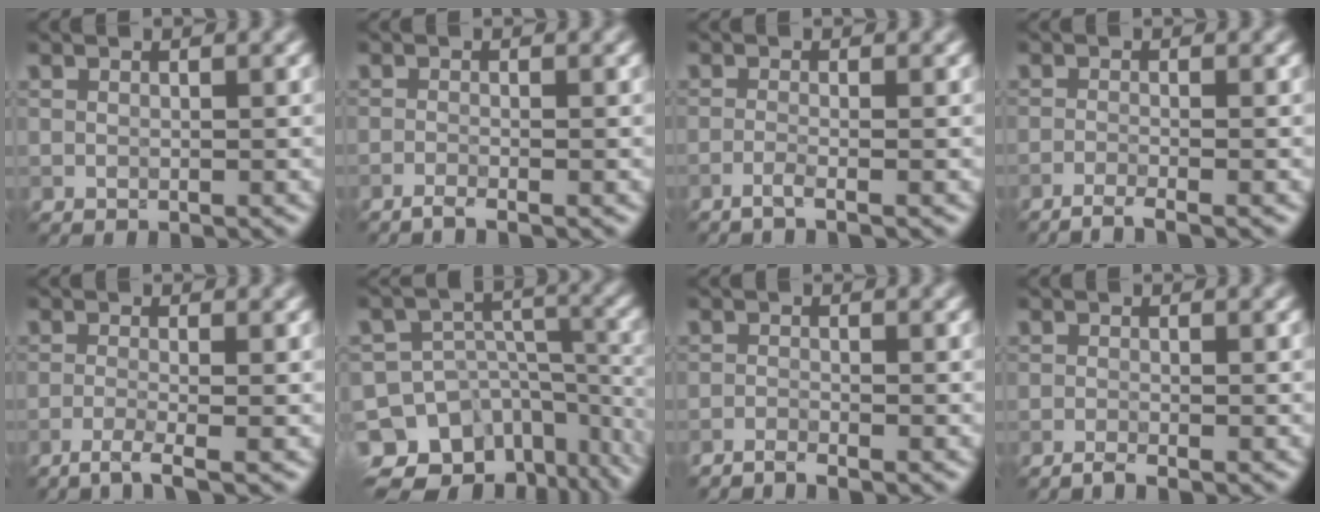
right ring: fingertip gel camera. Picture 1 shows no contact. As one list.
[{"total": 1.4, "force": [-1.1, 0.2, 0.9], "torque": [-0.018, -0.002, -0.029]}, {"total": 1.5, "force": [-0.9, 0.2, 1.2], "torque": [-0.016, -0.001, -0.030]}, {"total": 2.8, "force": [-2.1, 0.4, 1.8], "torque": [-0.036, 0.003, -0.047]}, {"total": 2.5, "force": [-1.6, 0.4, 1.9], "torque": [-0.034, -0.001, -0.047]}, {"total": 15.5, "force": [-9.1, 11.4, 5.3], "torque": [-0.118, -0.024, -0.106]}, {"total": 1.9, "force": [-1.7, 0.1, 0.8], "torque": [-0.022, 0.001, -0.040]}, {"total": 1.5, "force": [-1.2, 0.1, 0.9], "torque": [-0.019, -0.001, -0.029]}]